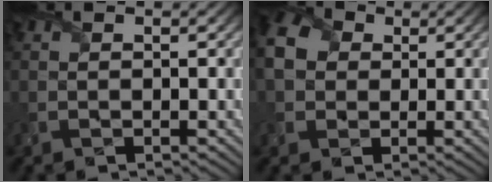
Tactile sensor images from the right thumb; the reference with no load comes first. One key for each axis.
{"total": 6.6, "fx": 0.9, "fy": 5.5, "fz": 3.5, "tx": -0.103, "ty": 0.012, "tz": 0.007}